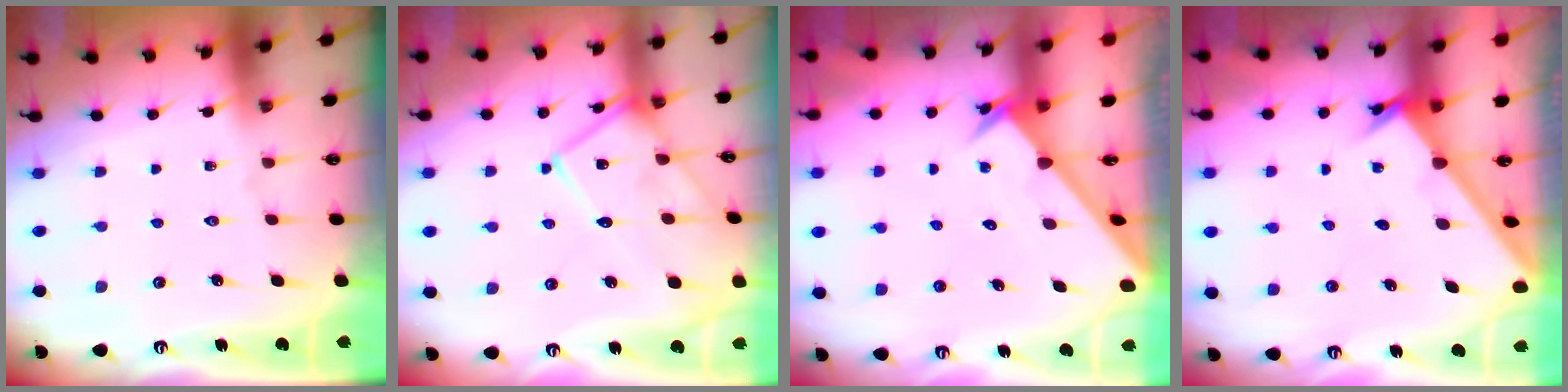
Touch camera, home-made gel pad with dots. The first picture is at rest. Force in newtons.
{"total": 14.2, "press": 14.2, "slide": 0.9}
{"total": 2.4, "press": 2.4, "slide": 0.2}
{"total": 2.0, "press": 2.0, "slide": 0.1}